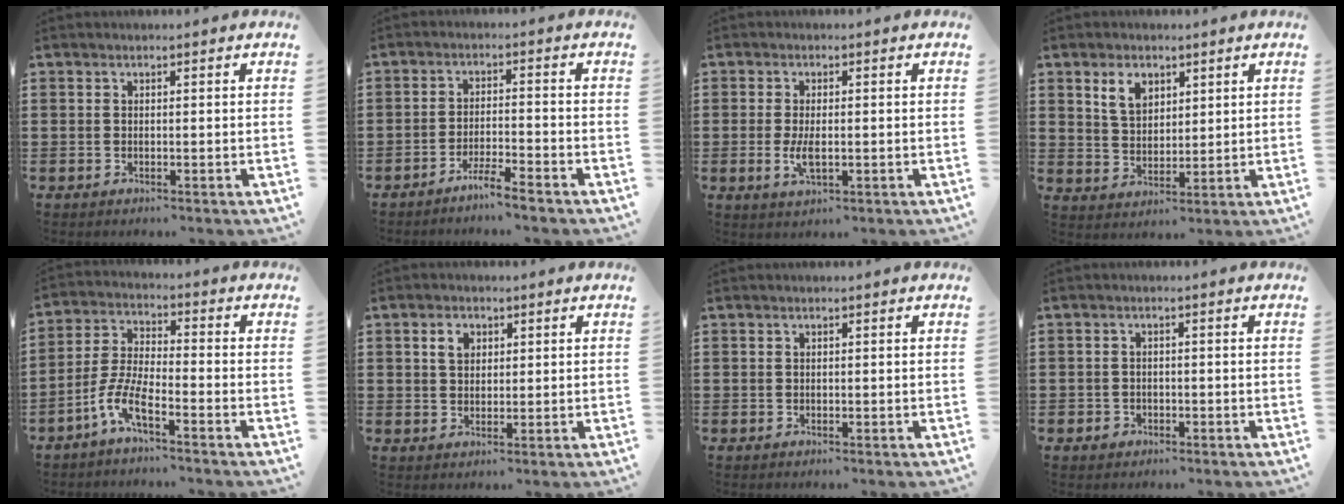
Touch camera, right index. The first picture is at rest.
{"total": 3.8, "force": [-3.5, -0.4, 1.4], "torque": [-0.032, -0.001, -0.071]}
{"total": 3.7, "force": [-0.4, 1.6, 3.4], "torque": [-0.076, -0.005, -0.010]}
{"total": 4.9, "force": [2.2, 3.2, 3.0], "torque": [-0.064, 0.010, 0.037]}
{"total": 6.3, "force": [-4.3, 1.1, 4.5], "torque": [-0.124, -0.016, -0.090]}
{"total": 3.0, "force": [1.0, 2.1, 1.9], "torque": [-0.037, 0.007, 0.016]}
{"total": 0.0}
{"total": 1.4, "force": [-0.9, 1.0, 0.2], "torque": [-0.007, 0.001, -0.021]}